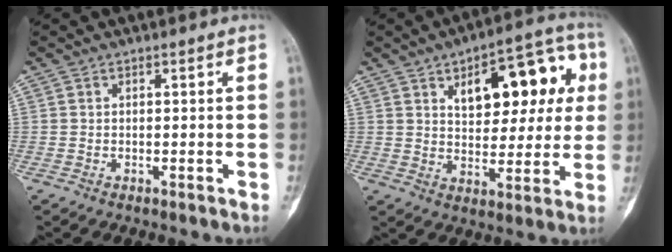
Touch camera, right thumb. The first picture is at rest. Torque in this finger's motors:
{"motor_torque": [-0.95, 2.38, 0.38, 0.34, 0.29]}